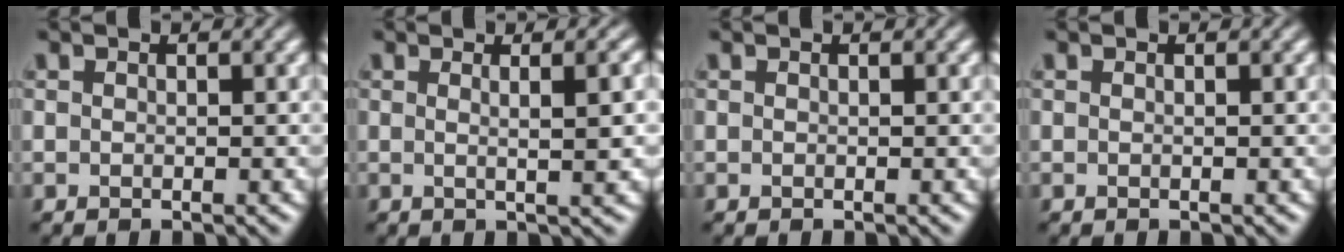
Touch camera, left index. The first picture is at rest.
{"total": 3.7, "force": [0.7, 1.0, 3.5], "torque": [-0.037, 0.007, -0.004]}
{"total": 0.0}
{"total": 0.0}